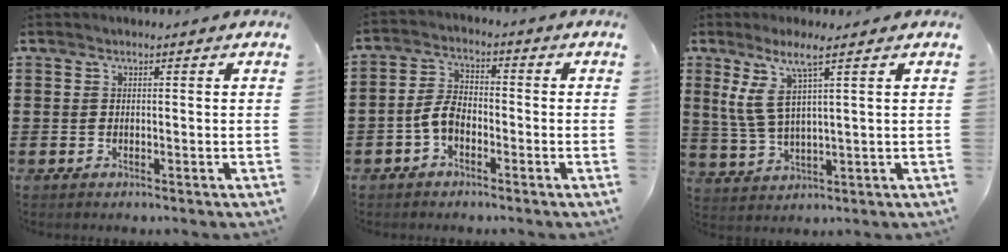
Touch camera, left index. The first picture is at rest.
{"total": 4.5, "force": [-2.3, 2.4, 3.0], "torque": [-0.081, 0.004, -0.052]}
{"total": 7.0, "force": [3.5, 0.9, 6.0], "torque": [-0.143, -0.006, 0.055]}